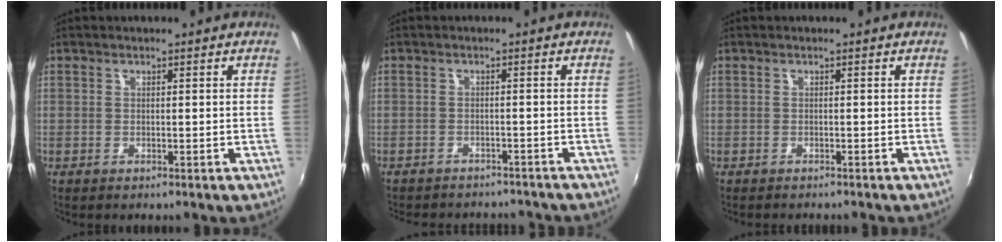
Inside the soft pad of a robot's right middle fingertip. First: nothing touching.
{"total": 9.5, "force": [-8.5, 3.0, 2.9], "torque": [-0.071, -0.013, -0.113]}
{"total": 1.5, "force": [-1.5, 0.2, 0.4], "torque": [-0.013, -0.011, -0.023]}